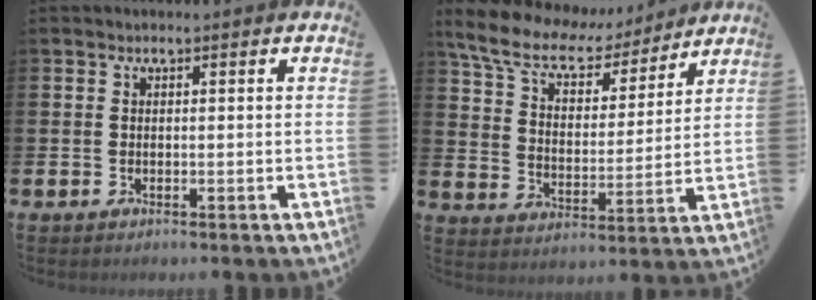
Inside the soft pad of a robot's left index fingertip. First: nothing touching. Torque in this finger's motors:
{"motor_torque": [1.10, -1.04, 0.41, 0.21]}